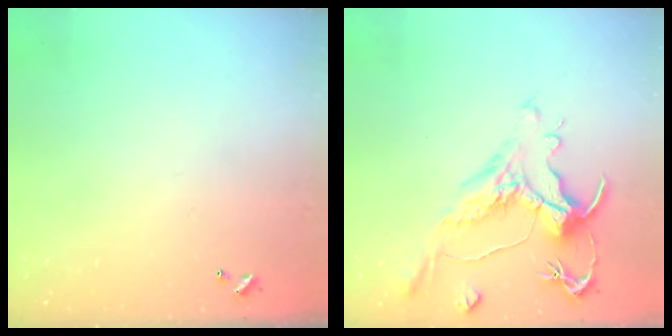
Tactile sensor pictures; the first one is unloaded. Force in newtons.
{"total": 1.5, "press": 0.4, "slide": 1.5}